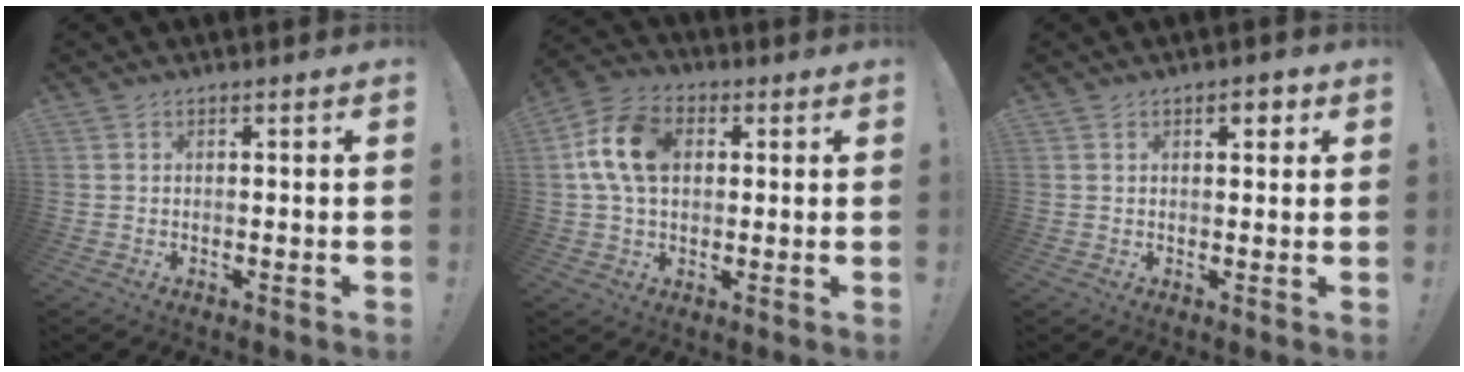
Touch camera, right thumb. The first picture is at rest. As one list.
[{"total": 13.8, "force": [2.8, 9.4, 9.7], "torque": [-0.176, 0.010, 0.056]}, {"total": 2.6, "force": [1.2, 1.2, 2.0], "torque": [-0.019, -0.005, 0.014]}]